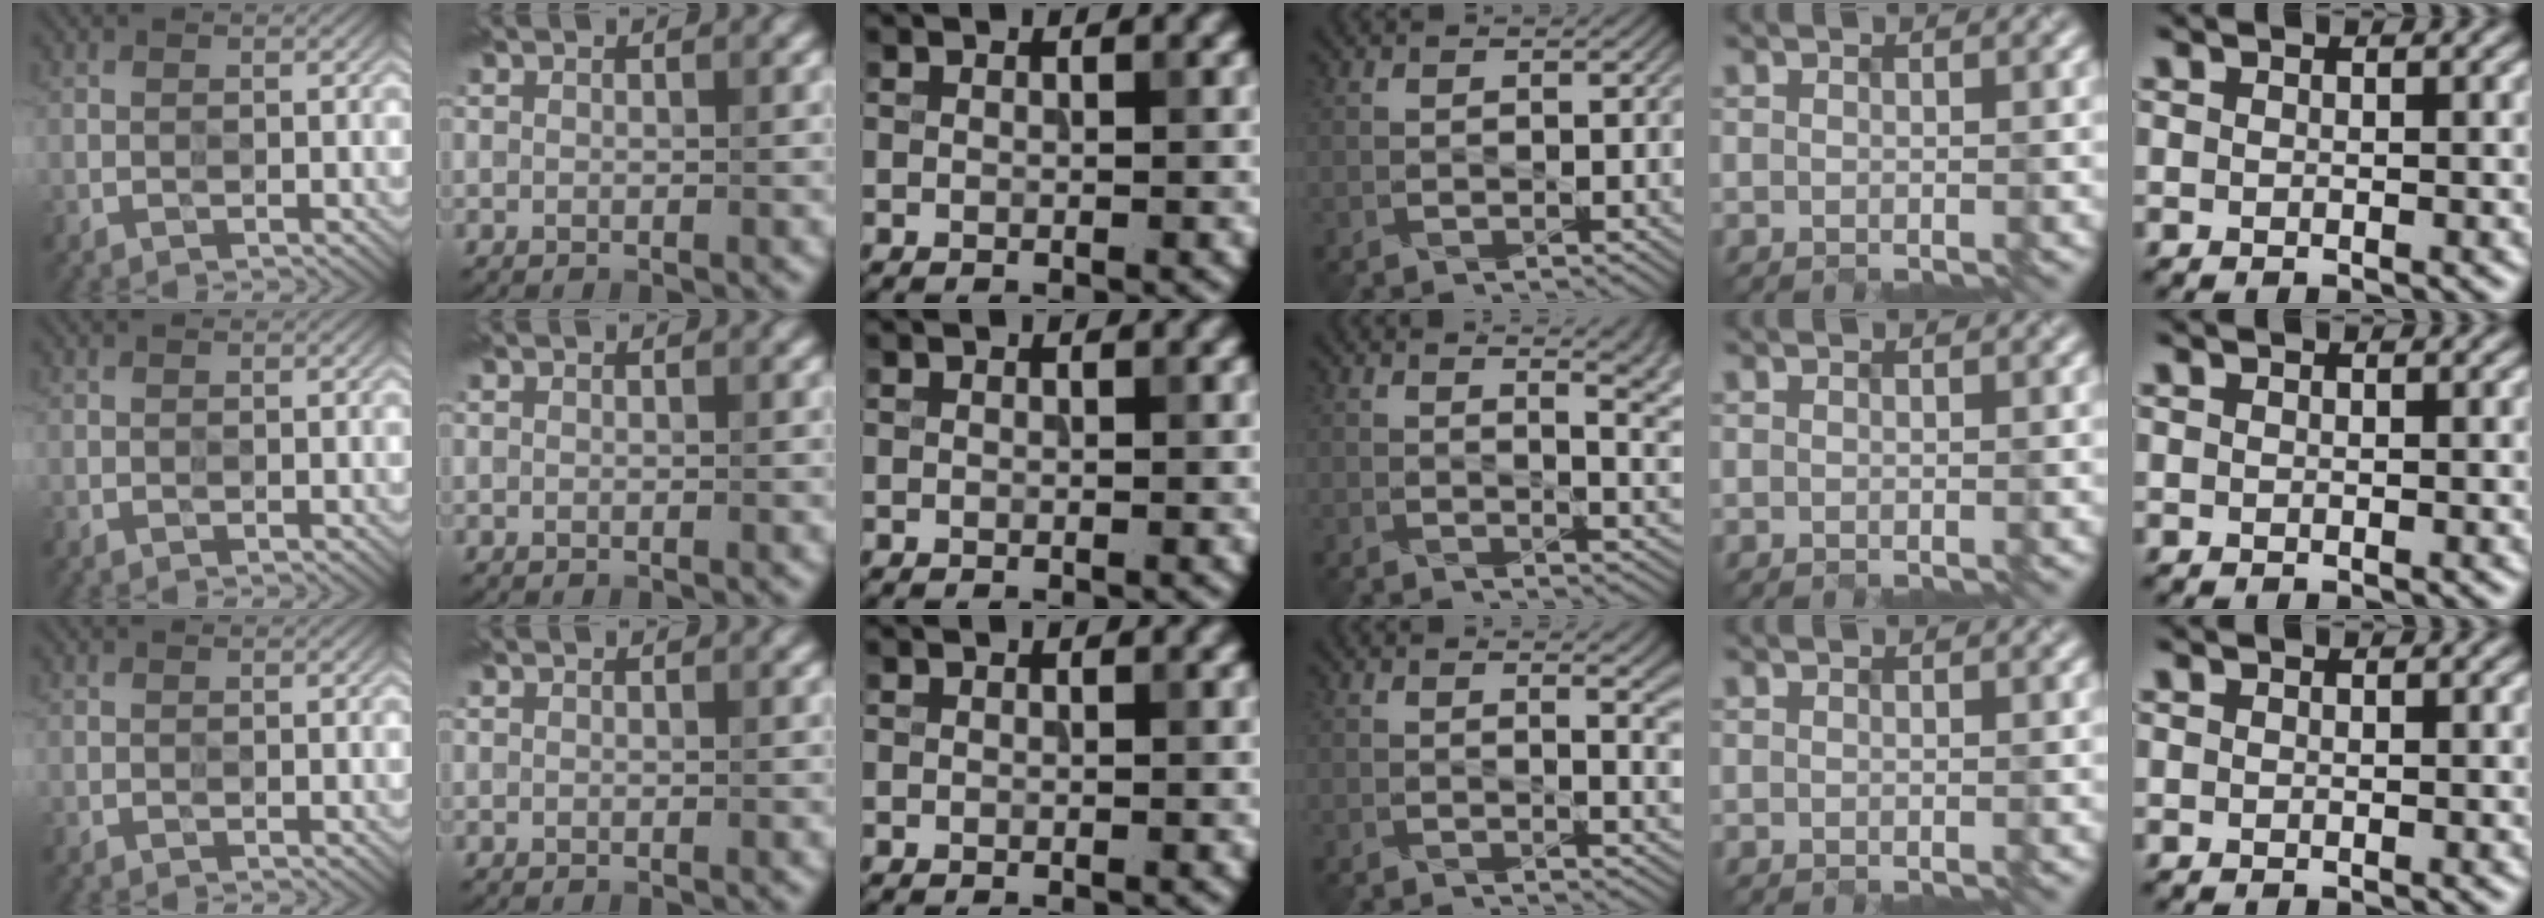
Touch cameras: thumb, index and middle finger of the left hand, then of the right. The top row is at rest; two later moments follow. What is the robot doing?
{"motion": "insert", "object": "connector and pipe"}